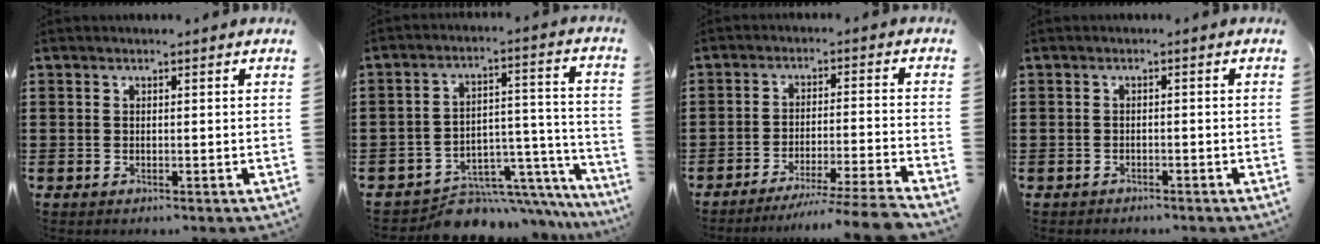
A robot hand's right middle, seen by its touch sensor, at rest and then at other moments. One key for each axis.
{"total": 7.9, "fx": -7.2, "fy": 2.7, "fz": 1.6, "tx": -0.019, "ty": 0.023, "tz": -0.130}
{"total": 6.5, "fx": -5.6, "fy": -0.6, "fz": 3.2, "tx": -0.047, "ty": -0.012, "tz": -0.105}
{"total": 0.7, "fx": -0.7, "fy": 0.1, "fz": 0.0, "tx": -0.003, "ty": -0.001, "tz": -0.014}